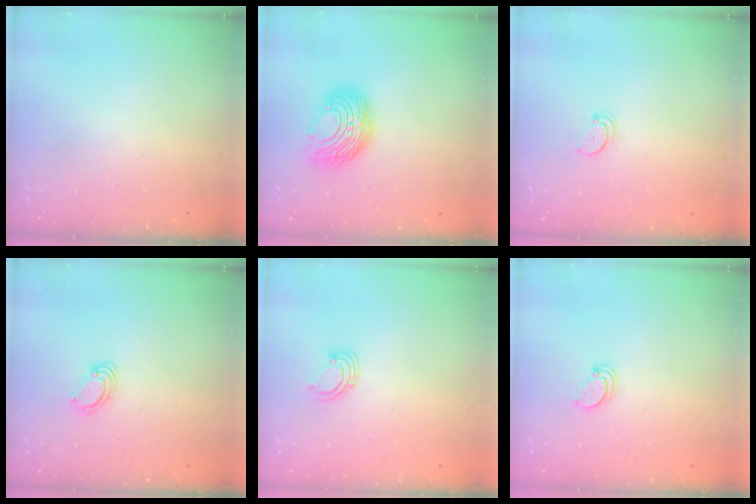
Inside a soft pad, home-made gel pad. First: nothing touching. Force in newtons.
{"total": 11.0, "press": 11.0, "slide": 0.4}
{"total": 2.3, "press": 2.3, "slide": 0.2}
{"total": 3.8, "press": 3.8, "slide": 0.3}
{"total": 2.9, "press": 2.9, "slide": 0.2}
{"total": 2.1, "press": 2.1, "slide": 0.2}